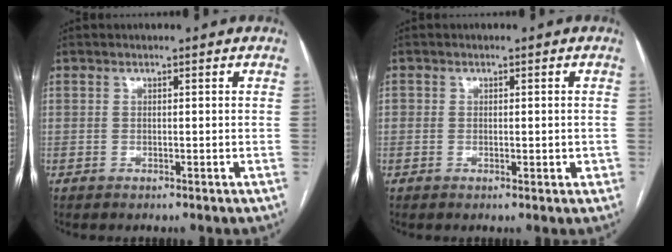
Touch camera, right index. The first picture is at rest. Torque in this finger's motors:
{"motor_torque": [0.00, 0.27, 0.14, 0.05]}